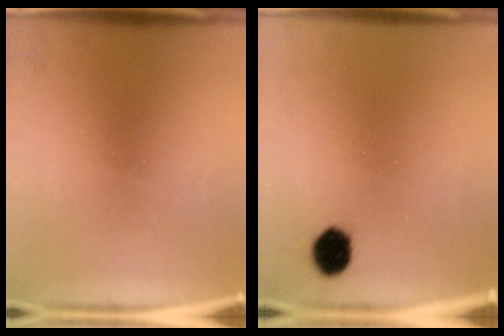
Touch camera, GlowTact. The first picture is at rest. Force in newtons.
{"total": 5.8}